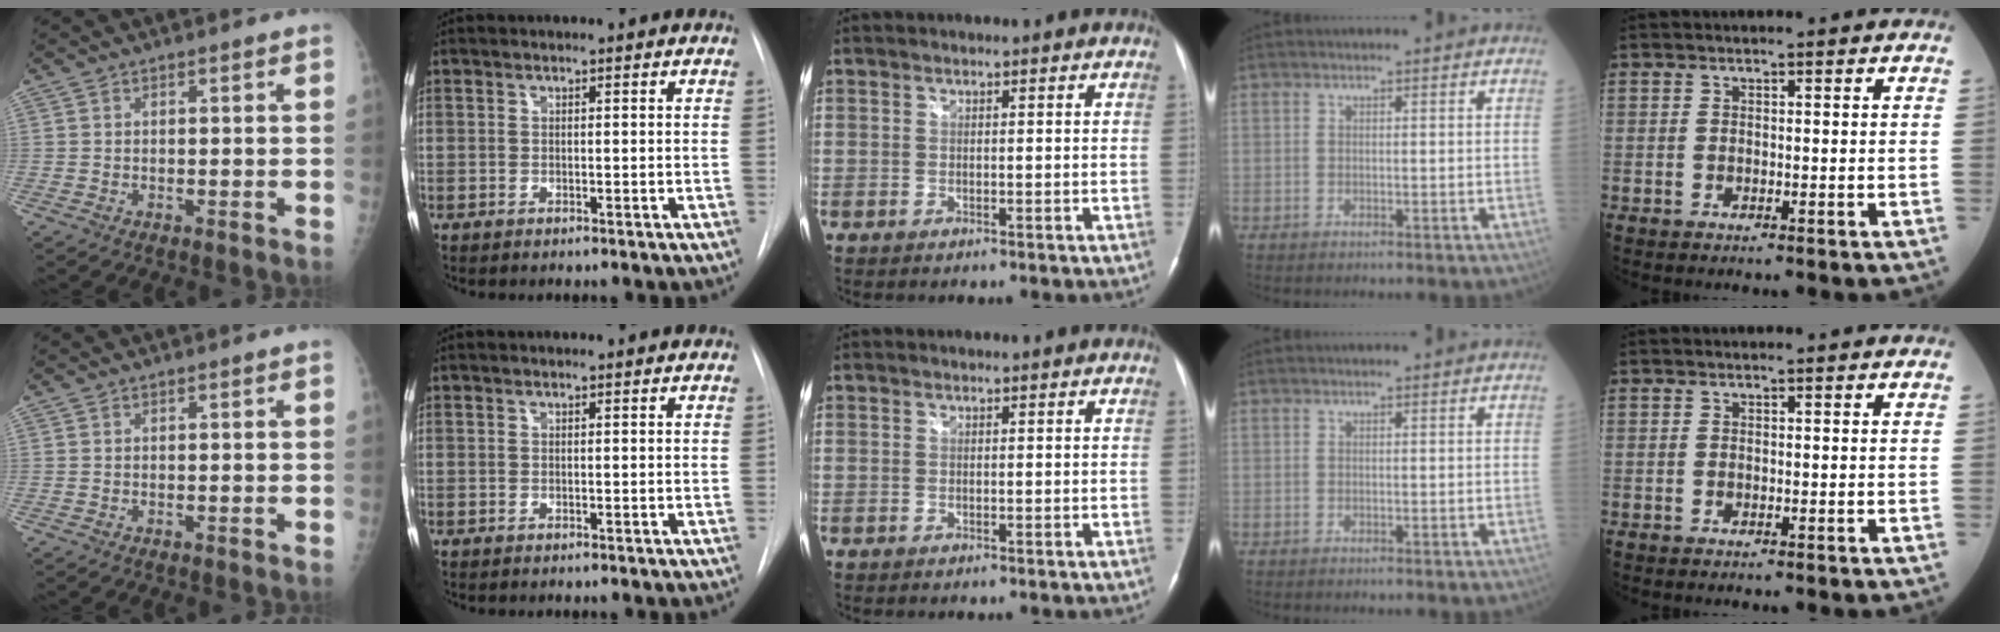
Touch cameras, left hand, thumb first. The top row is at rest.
{}